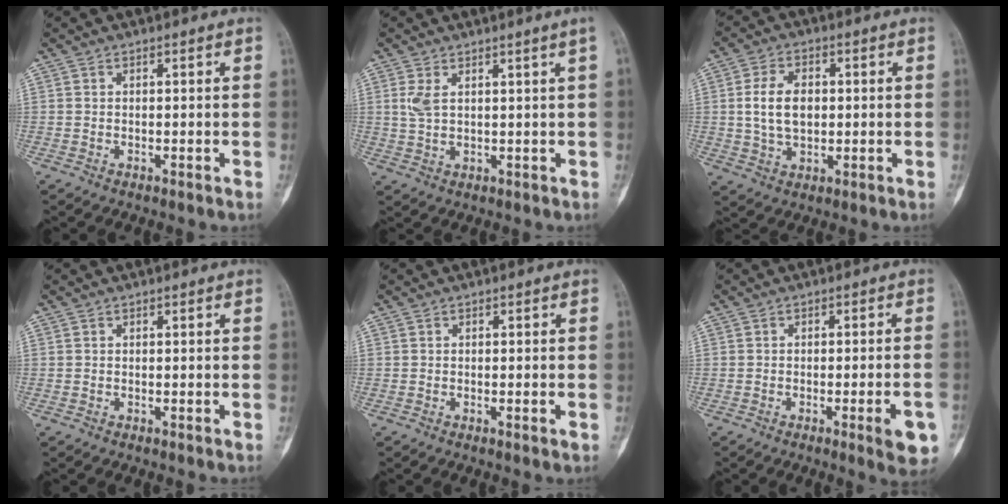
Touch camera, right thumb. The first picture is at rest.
{"total": 4.9, "force": [2.0, 0.3, 4.4], "torque": [-0.086, -0.014, 0.047]}
{"total": 8.1, "force": [0.7, 5.2, 6.1], "torque": [-0.103, 0.003, 0.016]}
{"total": 0.0}
{"total": 1.2, "force": [-0.4, 0.3, 1.1], "torque": [-0.016, 0.000, -0.006]}
{"total": 6.6, "force": [-2.7, 1.3, 5.9], "torque": [-0.068, 0.005, -0.032]}